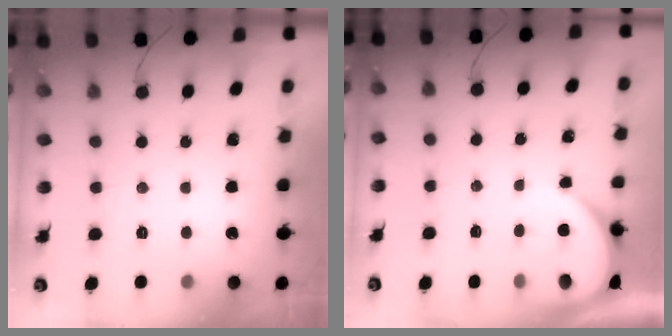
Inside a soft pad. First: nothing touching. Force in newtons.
{"total": 3.9, "press": 3.9, "slide": 0.6}